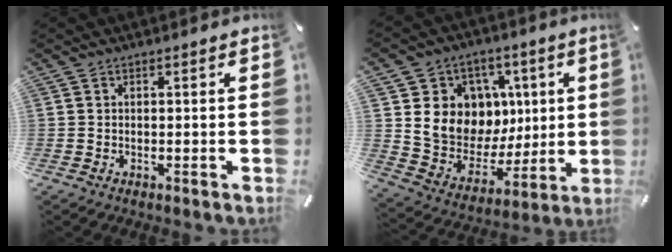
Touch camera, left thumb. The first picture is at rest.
{"total": 13.5, "force": [2.3, 12.8, 3.7], "torque": [-0.046, -0.026, 0.062]}